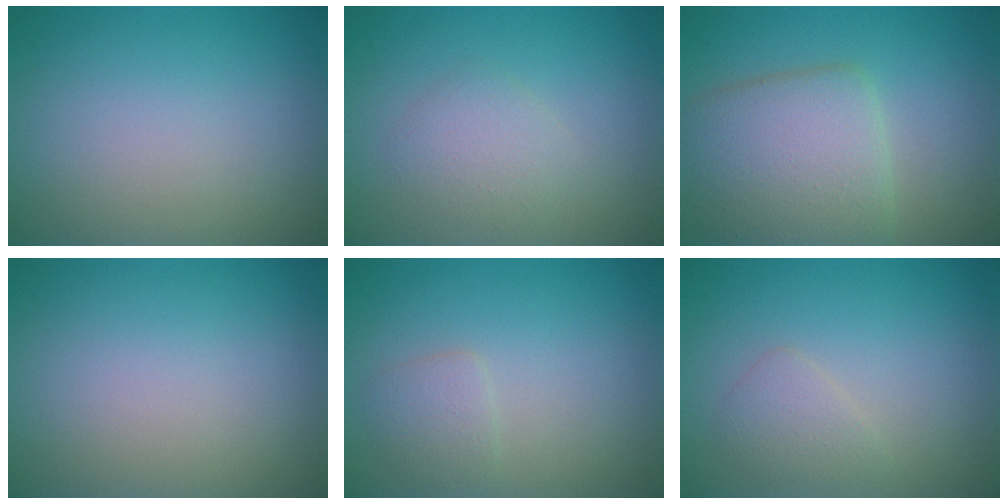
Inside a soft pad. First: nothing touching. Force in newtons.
{"total": 2.1, "press": 2.1, "slide": 0.0}
{"total": 6.3, "press": 6.3, "slide": 0.2}
{"total": 0.0}
{"total": 1.5, "press": 1.5, "slide": 0.1}
{"total": 1.7, "press": 1.7, "slide": 0.1}